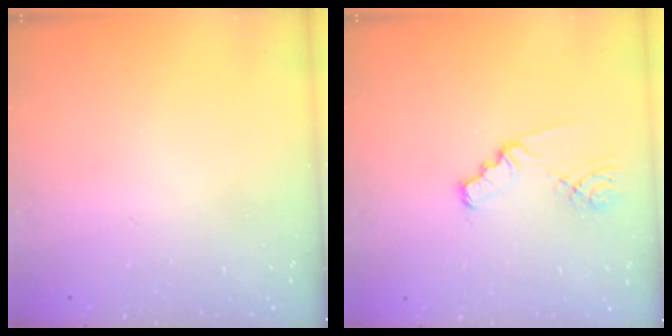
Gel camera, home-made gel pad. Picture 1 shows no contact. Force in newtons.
{"total": 1.9, "press": 1.9, "slide": 0.3}